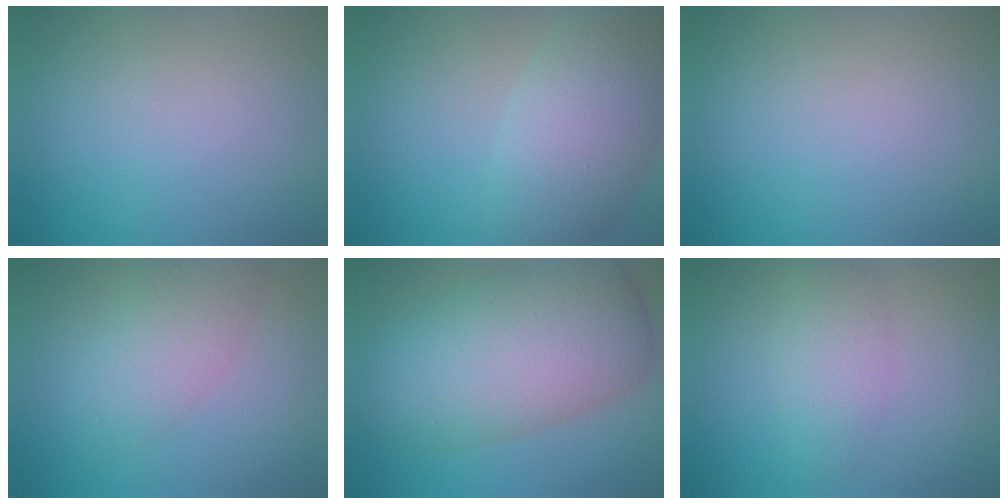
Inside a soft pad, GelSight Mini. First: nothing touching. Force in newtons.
{"total": 6.6, "press": 6.6, "slide": 0.1}
{"total": 0.0}
{"total": 3.8, "press": 3.8, "slide": 0.2}
{"total": 10.2, "press": 10.1, "slide": 0.5}
{"total": 2.7, "press": 2.7, "slide": 0.1}